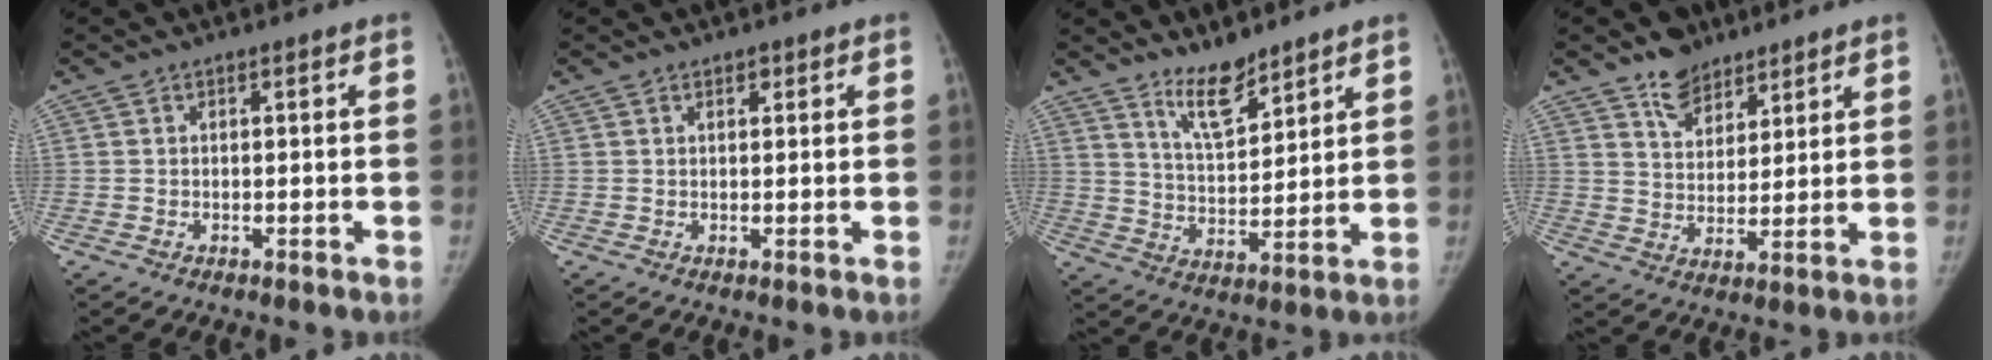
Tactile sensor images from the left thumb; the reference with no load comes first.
{"total": 1.1, "force": [0.7, 0.6, 0.5], "torque": [-0.003, -0.003, 0.009]}
{"total": 8.1, "force": [6.5, 2.6, 4.1], "torque": [-0.052, -0.060, 0.124]}
{"total": 7.9, "force": [5.8, 4.5, 2.8], "torque": [-0.016, -0.040, 0.104]}